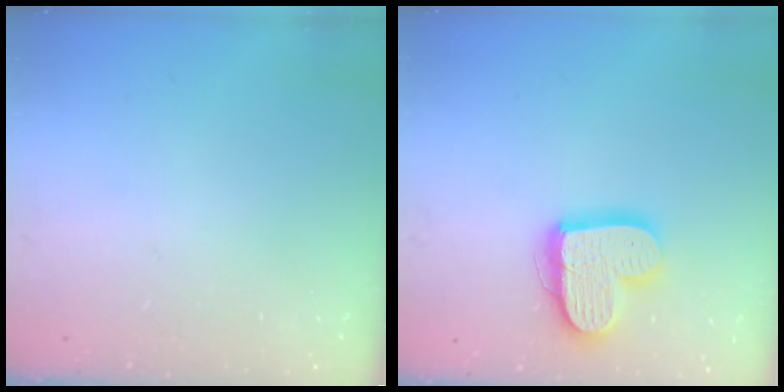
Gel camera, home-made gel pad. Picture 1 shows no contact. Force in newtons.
{"total": 15.7, "press": 15.7, "slide": 1.4}